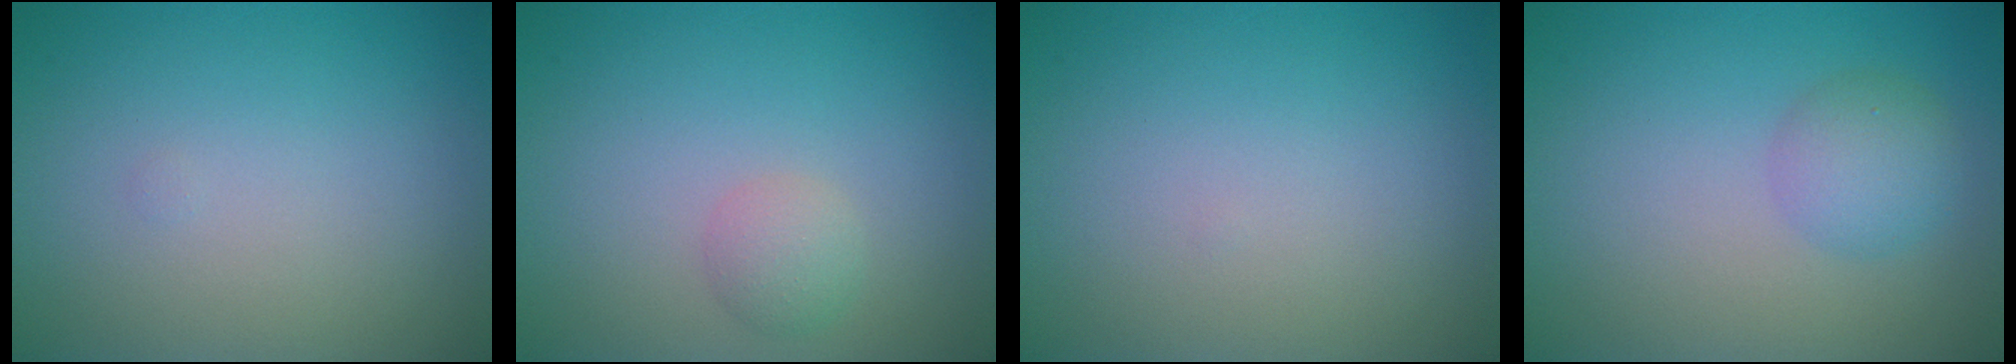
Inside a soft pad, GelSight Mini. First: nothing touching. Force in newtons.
{"total": 1.6, "press": 1.6, "slide": 0.0}
{"total": 0.0}
{"total": 2.6, "press": 2.6, "slide": 0.0}